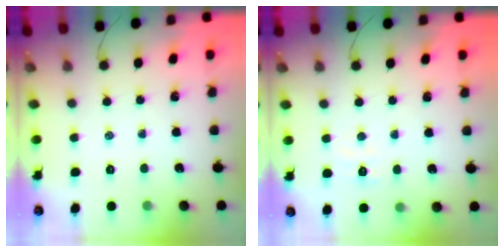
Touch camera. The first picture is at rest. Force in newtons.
{"total": 3.8, "press": 3.6, "slide": 1.0}